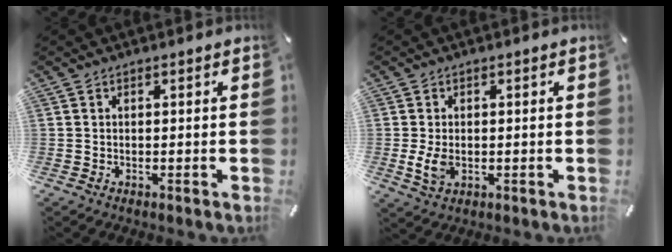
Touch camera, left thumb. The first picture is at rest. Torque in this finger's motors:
{"motor_torque": [0.30, 0.57, 0.05, -0.08, 0.03]}